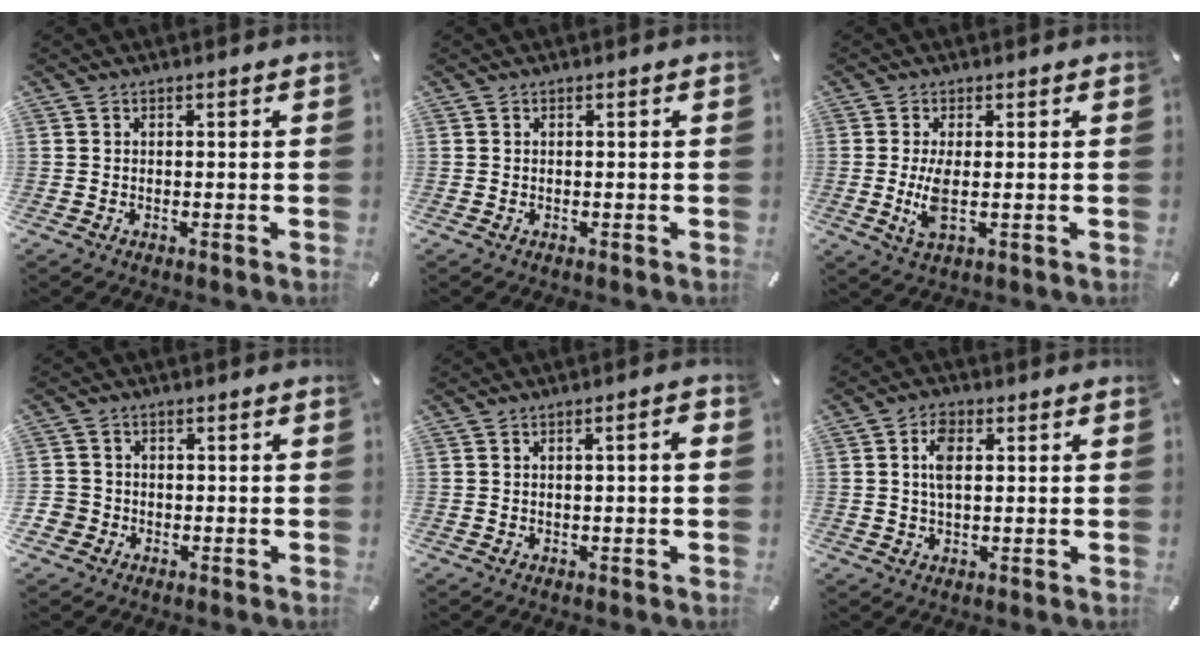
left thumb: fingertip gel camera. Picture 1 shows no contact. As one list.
[{"total": 0.0}, {"total": 5.9, "force": [-0.1, 1.9, 5.6], "torque": [-0.127, -0.014, -0.004]}, {"total": 3.4, "force": [-1.3, 3.1, 0.6], "torque": [-0.015, 0.004, -0.027]}, {"total": 2.8, "force": [0.2, 0.3, 2.8], "torque": [-0.049, 0.003, 0.000]}, {"total": 5.2, "force": [1.2, 2.9, 4.2], "torque": [-0.089, 0.004, 0.015]}]